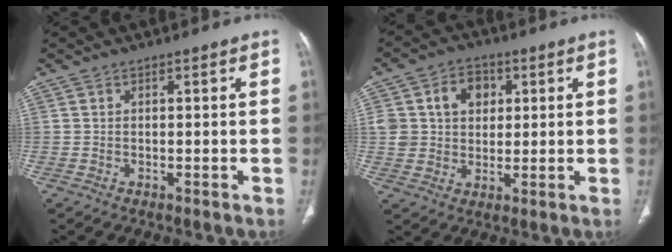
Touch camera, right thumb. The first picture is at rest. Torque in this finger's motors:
{"motor_torque": [0.27, 0.23, 0.45, 0.84, 0.10]}